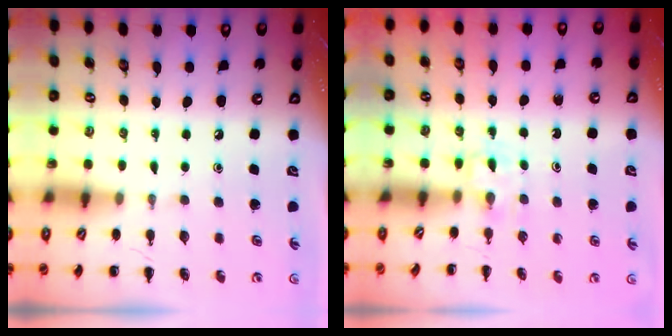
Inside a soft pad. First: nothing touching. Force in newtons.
{"total": 2.6, "press": 2.4, "slide": 1.0}